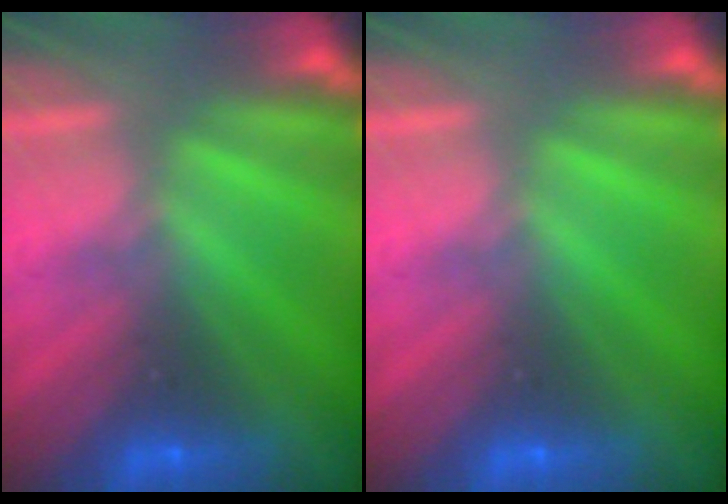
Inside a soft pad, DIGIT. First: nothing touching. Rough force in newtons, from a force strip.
{"total": 0.0}